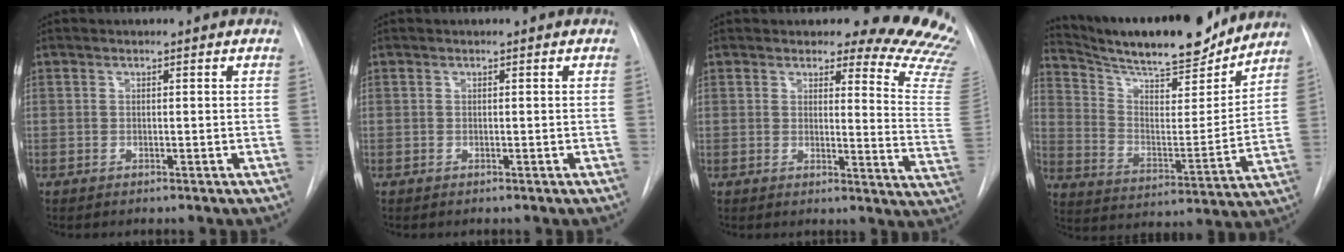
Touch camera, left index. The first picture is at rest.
{"total": 0.0}
{"total": 15.2, "force": [13.9, 2.8, 5.2], "torque": [-0.034, -0.128, 0.119]}
{"total": 20.6, "force": [18.6, 3.4, 8.0], "torque": [-0.142, -0.008, 0.287]}